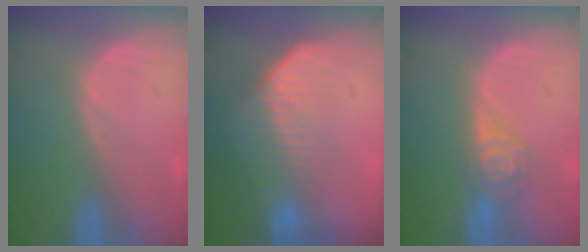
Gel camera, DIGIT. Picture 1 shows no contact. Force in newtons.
{"total": 7.4, "press": 6.2, "slide": 4.0}
{"total": 4.1, "press": 4.0, "slide": 0.8}